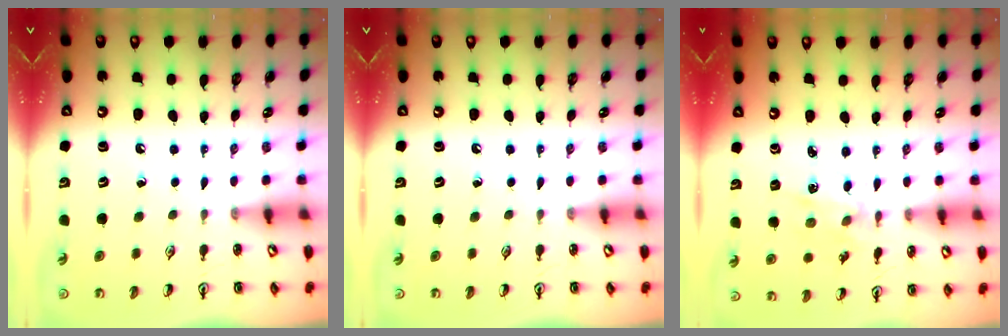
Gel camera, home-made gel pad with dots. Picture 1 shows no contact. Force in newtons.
{"total": 0.0}
{"total": 2.3, "press": 2.2, "slide": 0.6}